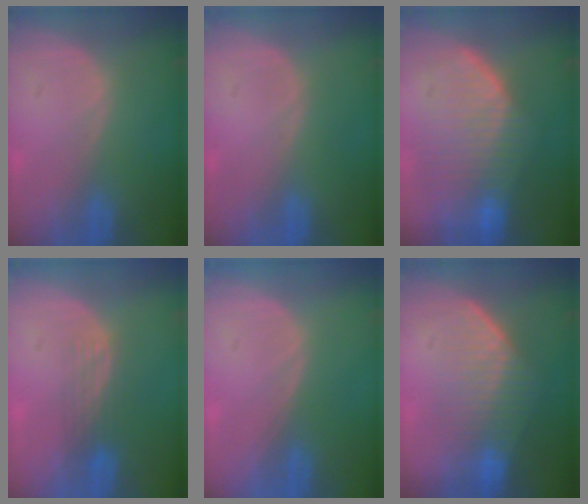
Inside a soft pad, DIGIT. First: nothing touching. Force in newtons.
{"total": 0.0}
{"total": 10.5, "press": 9.2, "slide": 5.0}
{"total": 2.9, "press": 2.8, "slide": 1.0}
{"total": 0.0}
{"total": 7.4, "press": 7.2, "slide": 1.7}